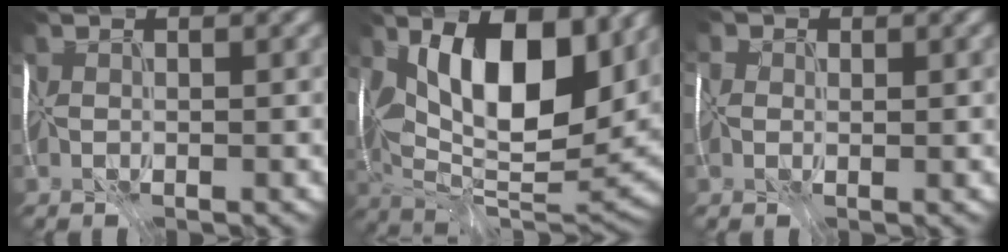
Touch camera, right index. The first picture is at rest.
{"total": 12.8, "force": [4.4, 5.5, 10.6], "torque": [-0.158, 0.001, 0.075]}
{"total": 3.2, "force": [0.9, 2.7, 1.6], "torque": [-0.031, 0.021, -0.018]}